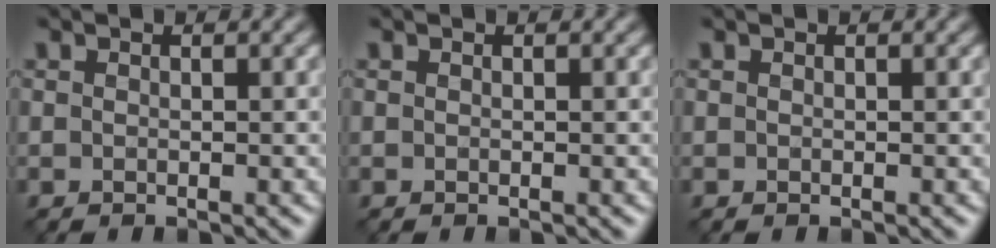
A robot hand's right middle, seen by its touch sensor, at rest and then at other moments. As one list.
[{"total": 0.0}, {"total": 0.0}]